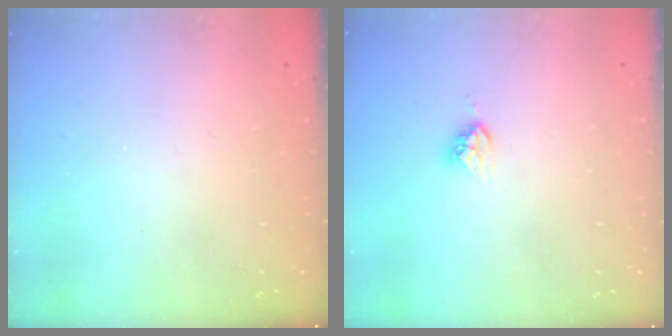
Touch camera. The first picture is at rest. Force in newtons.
{"total": 4.7, "press": 4.7, "slide": 0.1}